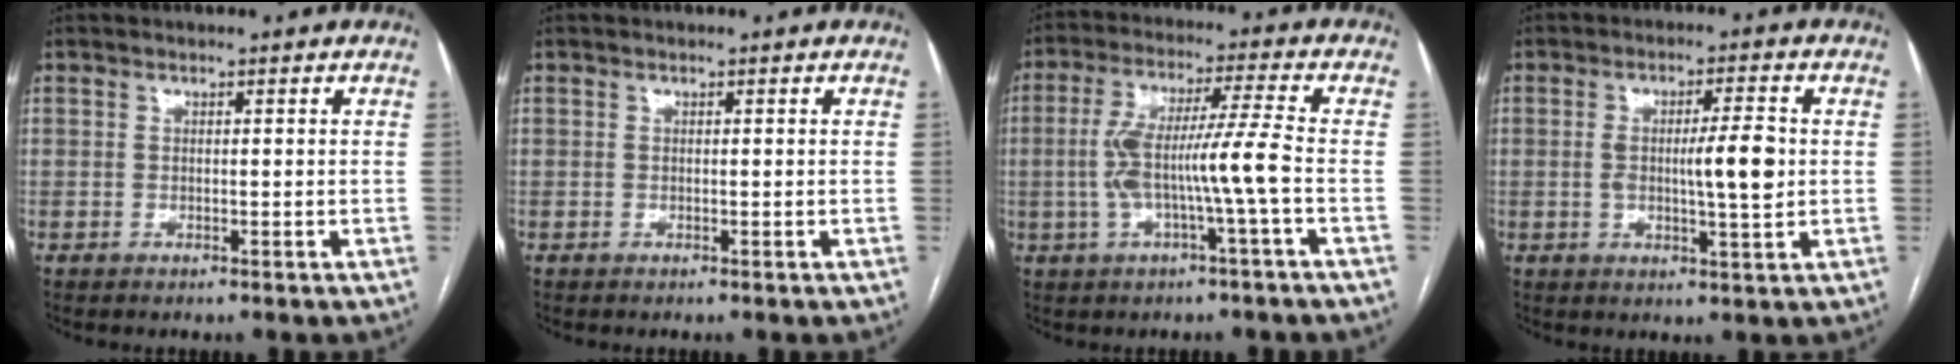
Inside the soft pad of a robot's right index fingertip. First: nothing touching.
{"total": 0.0}
{"total": 9.5, "force": [-1.7, -0.5, 9.4], "torque": [-0.188, 0.019, -0.031]}
{"total": 6.9, "force": [0.2, 1.0, 6.8], "torque": [-0.109, 0.002, 0.004]}